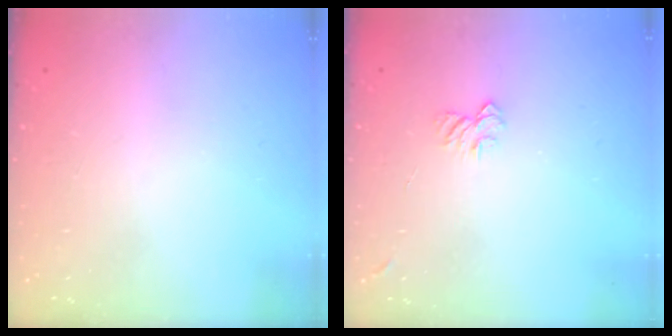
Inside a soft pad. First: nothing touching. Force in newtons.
{"total": 5.2, "press": 5.2, "slide": 0.1}